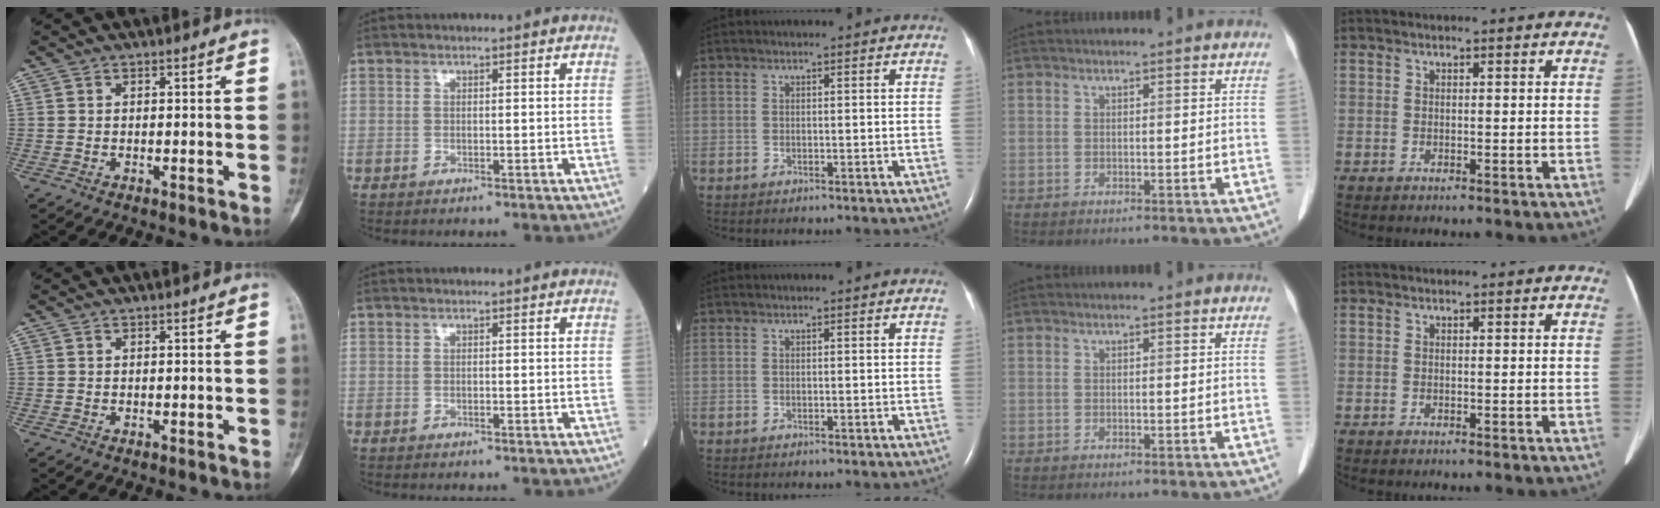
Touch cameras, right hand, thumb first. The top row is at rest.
{}